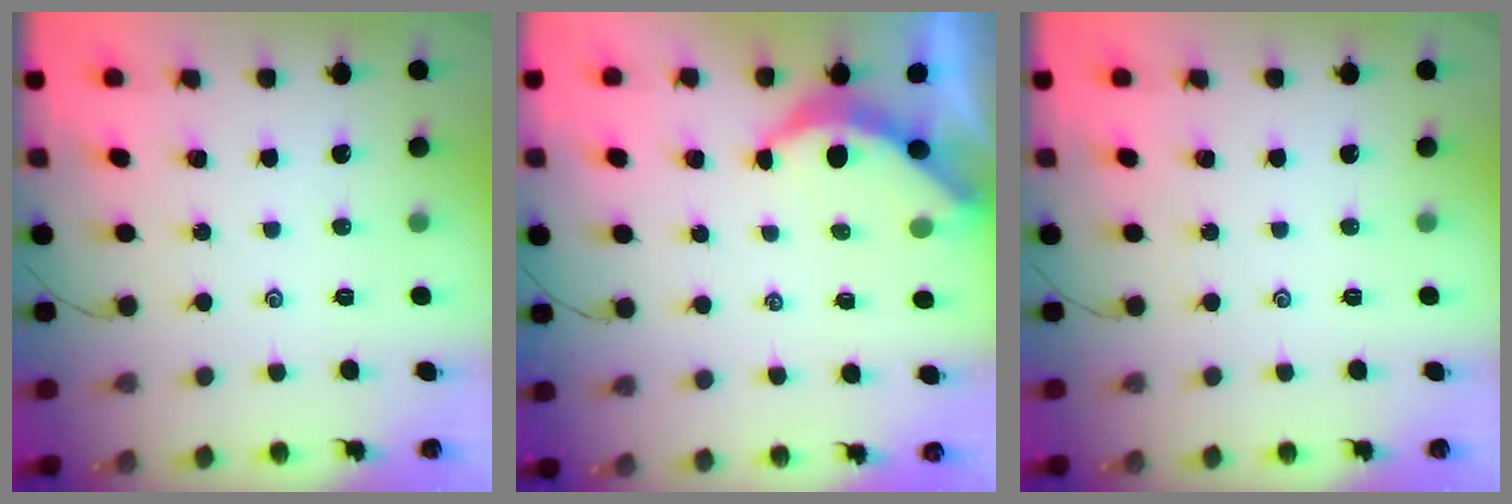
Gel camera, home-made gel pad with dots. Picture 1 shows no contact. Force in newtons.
{"total": 4.9, "press": 4.9, "slide": 0.4}
{"total": 0.0}